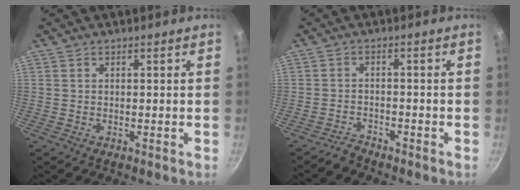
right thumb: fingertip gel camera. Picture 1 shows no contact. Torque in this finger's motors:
{"motor_torque": [0.28, -0.15, 0.06, -0.42, -0.03]}